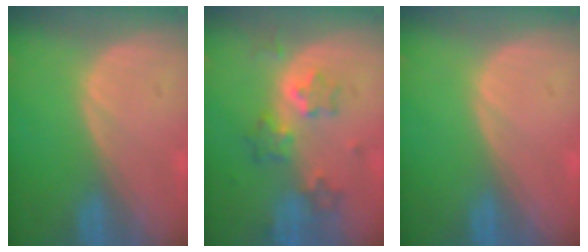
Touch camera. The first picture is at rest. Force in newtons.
{"total": 6.1, "press": 5.8, "slide": 1.8}
{"total": 0.0}